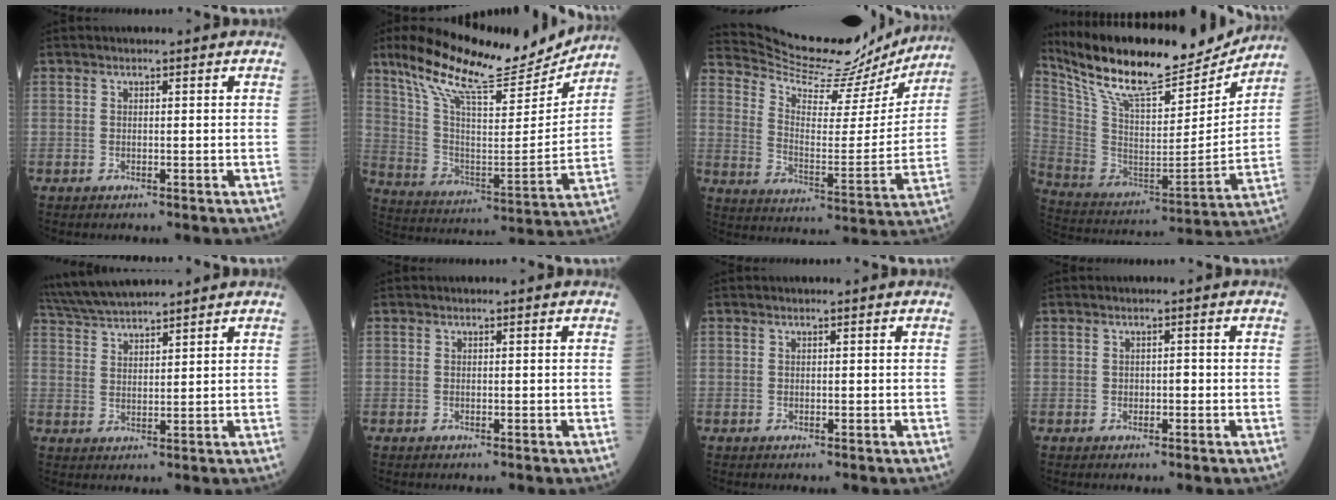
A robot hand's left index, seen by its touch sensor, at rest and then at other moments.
{"total": 21.0, "force": [18.1, 3.0, 10.2], "torque": [-0.183, -0.008, 0.296]}
{"total": 20.6, "force": [19.7, 3.4, 5.0], "torque": [-0.093, -0.036, 0.277]}
{"total": 22.5, "force": [19.9, 4.6, 9.5], "torque": [-0.186, -0.011, 0.331]}
{"total": 9.3, "force": [8.6, 0.4, 3.5], "torque": [-0.074, 0.031, 0.162]}
{"total": 0.0}
{"total": 0.0}
{"total": 1.0, "force": [-0.1, 0.6, 0.7], "torque": [-0.008, 0.003, -0.003]}